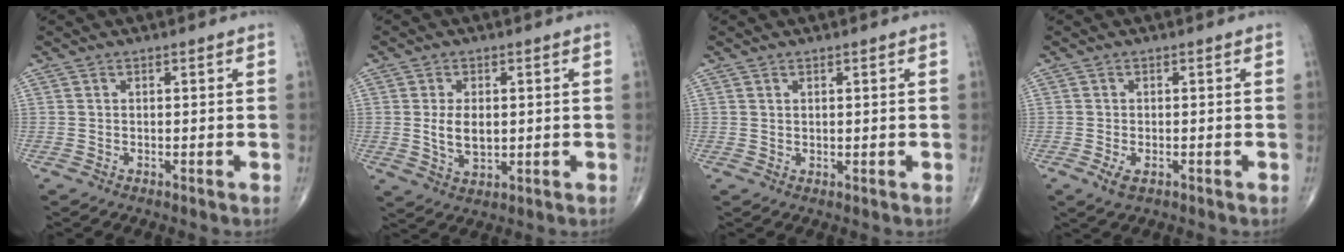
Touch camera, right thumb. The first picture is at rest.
{"total": 6.0, "force": [0.3, 3.5, 4.8], "torque": [-0.079, -0.009, 0.012]}
{"total": 0.6, "force": [0.5, 0.3, 0.3], "torque": [0.003, -0.005, 0.007]}
{"total": 2.5, "force": [-1.1, 1.2, 1.9], "torque": [-0.036, -0.002, -0.017]}